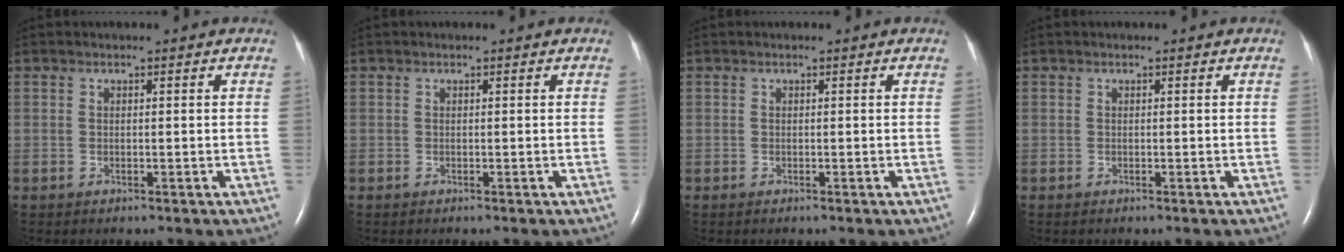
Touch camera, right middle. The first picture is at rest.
{"total": 0.0}
{"total": 0.0}
{"total": 0.0}